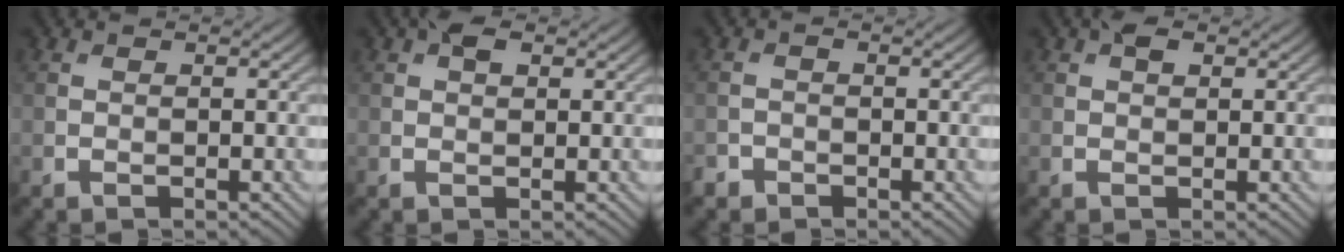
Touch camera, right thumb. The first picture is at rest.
{"total": 2.3, "force": [1.1, 1.2, 1.5], "torque": [-0.027, 0.006, 0.017]}
{"total": 1.4, "force": [-1.2, 0.7, 0.0], "torque": [0.001, 0.002, -0.024]}
{"total": 1.7, "force": [0.9, 1.0, 1.1], "torque": [-0.020, 0.006, 0.013]}